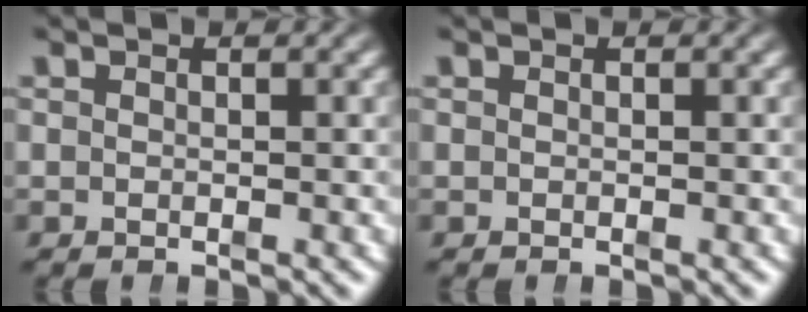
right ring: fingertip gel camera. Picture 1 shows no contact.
{"total": 0.0}